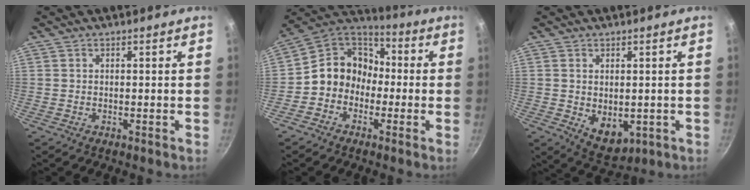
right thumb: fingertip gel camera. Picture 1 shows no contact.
{"total": 11.4, "force": [-2.0, 9.9, 5.3], "torque": [-0.048, 0.048, -0.060]}
{"total": 6.9, "force": [-0.5, 4.6, 5.1], "torque": [-0.063, -0.014, 0.009]}